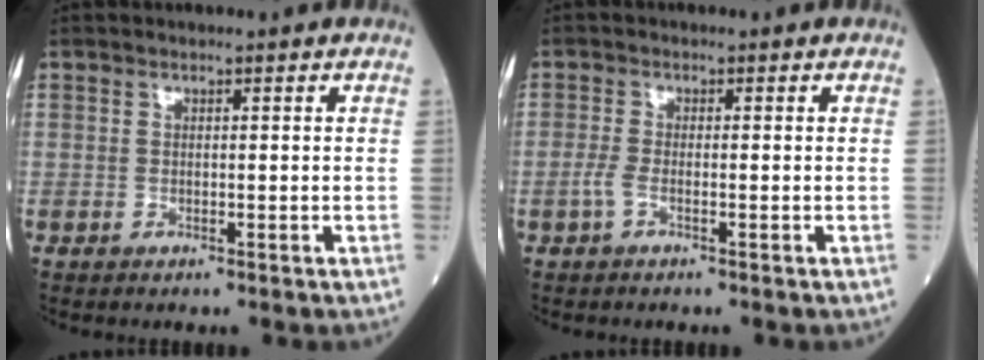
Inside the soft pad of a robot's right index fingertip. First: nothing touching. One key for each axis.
{"total": 1.7, "fx": -0.7, "fy": 0.4, "fz": 1.5, "tx": -0.038, "ty": -0.001, "tz": -0.019}